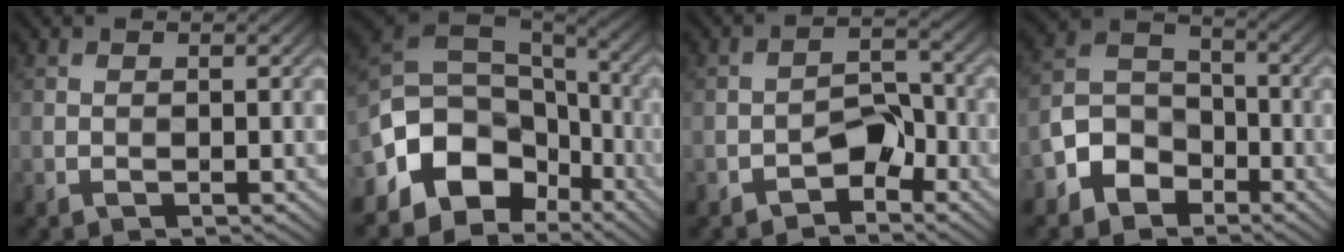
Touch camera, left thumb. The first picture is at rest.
{"total": 13.3, "force": [-4.9, 10.0, 7.2], "torque": [-0.185, -0.030, -0.071]}
{"total": 3.9, "force": [-2.7, 1.8, 2.1], "torque": [-0.032, 0.013, -0.045]}
{"total": 7.0, "force": [-4.4, 4.8, 2.6], "torque": [-0.066, -0.007, -0.104]}